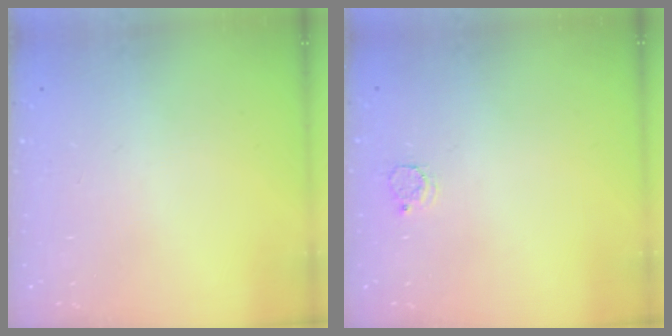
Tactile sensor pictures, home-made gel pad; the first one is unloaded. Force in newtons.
{"total": 2.4, "press": 2.4, "slide": 0.3}